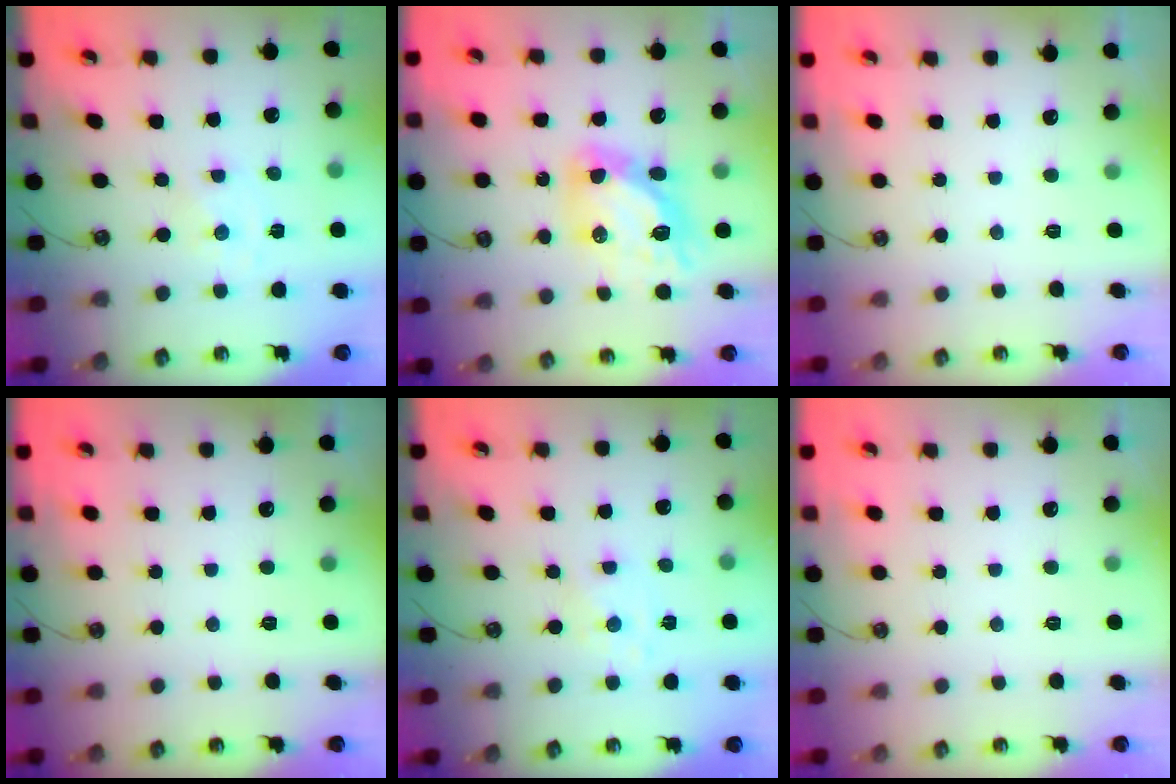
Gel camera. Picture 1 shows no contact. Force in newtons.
{"total": 12.6, "press": 12.5, "slide": 1.6}
{"total": 0.0}
{"total": 0.0}
{"total": 2.0, "press": 2.0, "slide": 0.3}
{"total": 0.0}